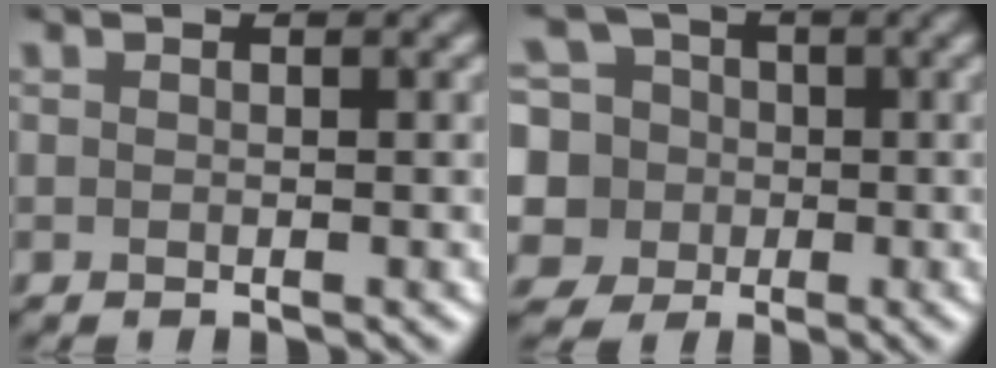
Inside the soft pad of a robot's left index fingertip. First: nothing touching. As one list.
[{"total": 9.2, "force": [1.6, 8.2, 3.9], "torque": [-0.091, 0.035, -0.007]}]